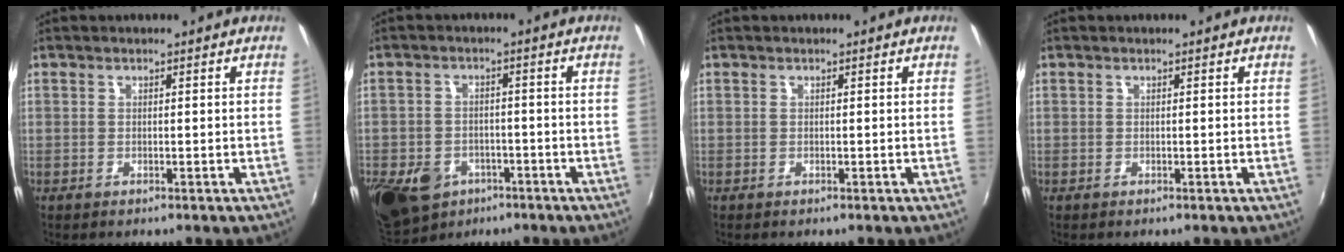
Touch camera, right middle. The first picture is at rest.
{"total": 16.8, "force": [-8.9, 11.6, 8.3], "torque": [-0.229, -0.023, -0.141]}
{"total": 0.0}
{"total": 0.0}